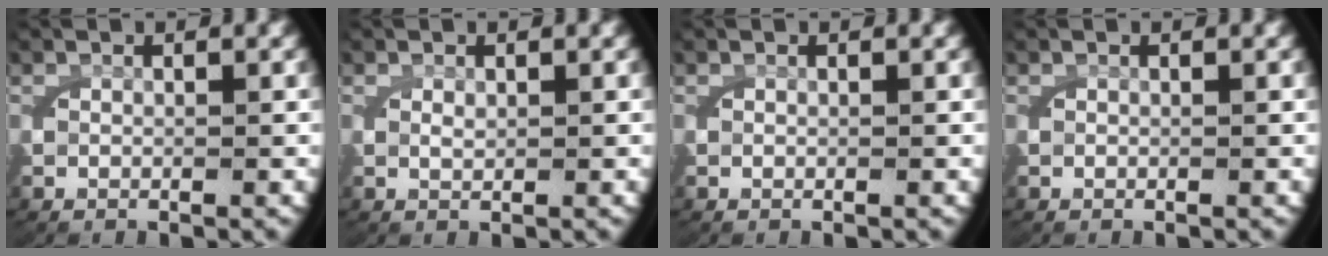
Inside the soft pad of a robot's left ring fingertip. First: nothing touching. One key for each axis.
{"total": 0.7, "fx": 0.5, "fy": 0.0, "fz": 0.5, "tx": -0.012, "ty": -0.004, "tz": 0.013}
{"total": 0.0}
{"total": 0.0}